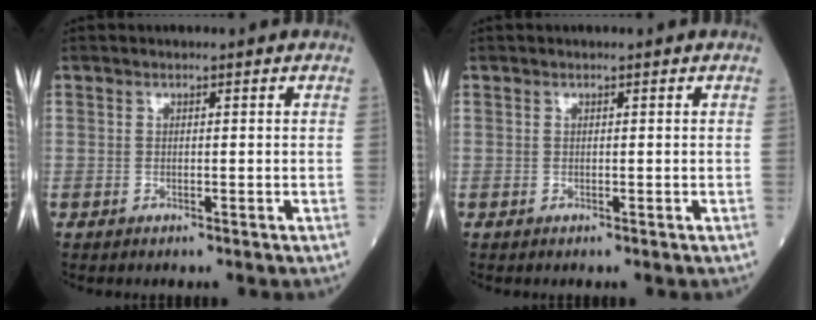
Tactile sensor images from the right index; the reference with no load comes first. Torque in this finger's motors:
{"motor_torque": [0.00, 0.00, 0.00, 0.00]}